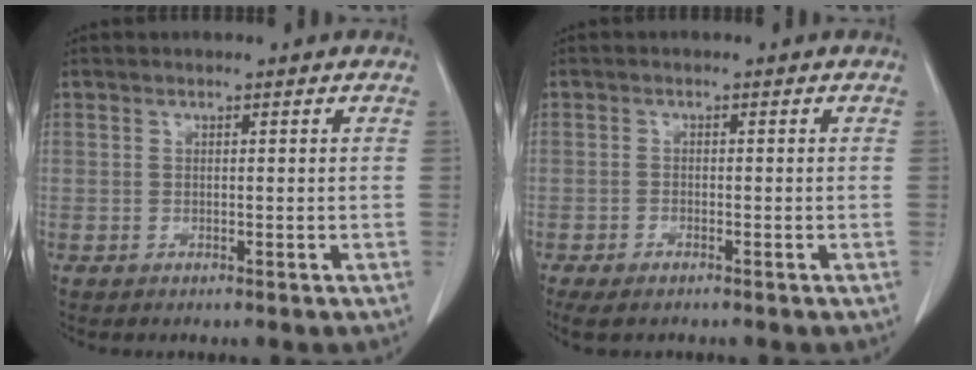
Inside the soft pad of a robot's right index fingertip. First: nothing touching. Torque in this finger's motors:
{"motor_torque": [0.35, -0.30, 0.13, 0.04]}